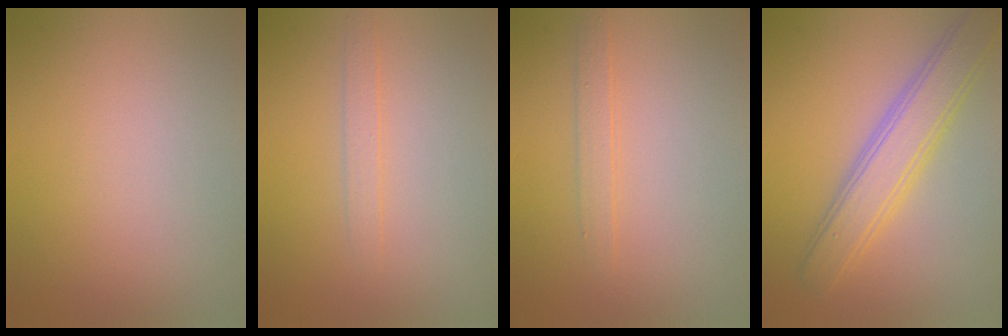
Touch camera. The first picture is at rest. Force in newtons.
{"total": 1.2, "press": 1.2, "slide": 0.2}
{"total": 1.4, "press": 1.4, "slide": 0.1}
{"total": 5.0, "press": 5.0, "slide": 0.2}